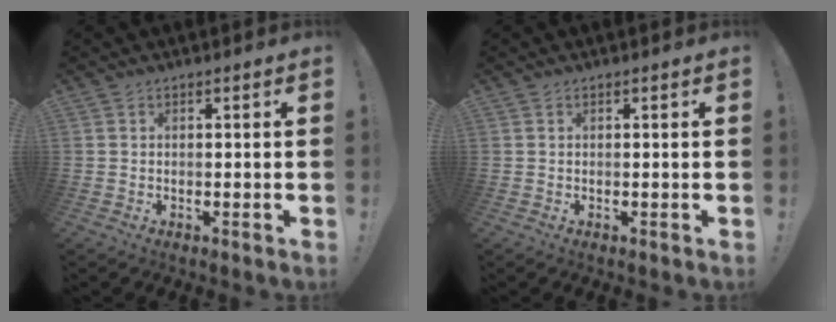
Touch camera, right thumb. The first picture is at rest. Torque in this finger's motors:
{"motor_torque": [-0.06, 0.06, 0.02, -0.02, 0.00]}